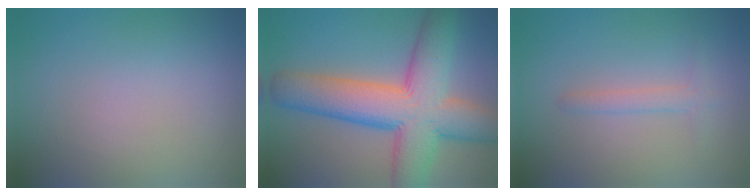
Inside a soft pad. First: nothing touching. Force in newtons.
{"total": 11.3, "press": 11.2, "slide": 0.5}
{"total": 1.4, "press": 1.4, "slide": 0.1}